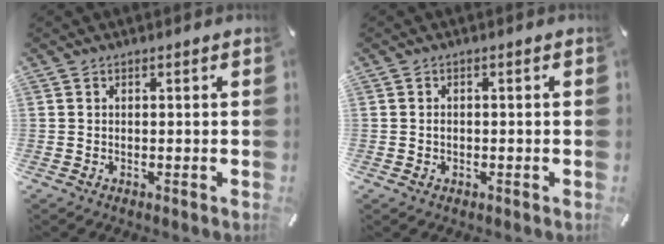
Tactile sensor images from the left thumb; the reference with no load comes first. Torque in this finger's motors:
{"motor_torque": [-0.05, -0.08, -0.03, 0.01, 0.03]}